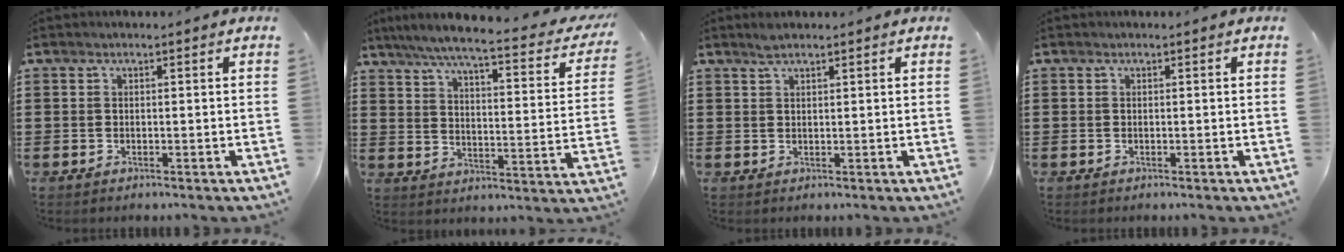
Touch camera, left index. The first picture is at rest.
{"total": 6.1, "force": [5.0, -0.1, 3.5], "torque": [-0.091, -0.039, 0.079]}
{"total": 1.7, "force": [1.4, 0.3, 0.9], "torque": [-0.021, 0.001, 0.027]}
{"total": 0.0}